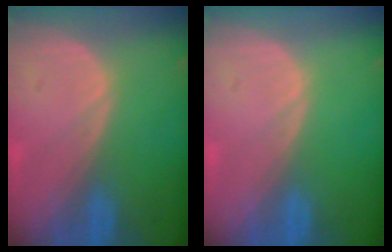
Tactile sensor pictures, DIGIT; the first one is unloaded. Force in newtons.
{"total": 0.0}